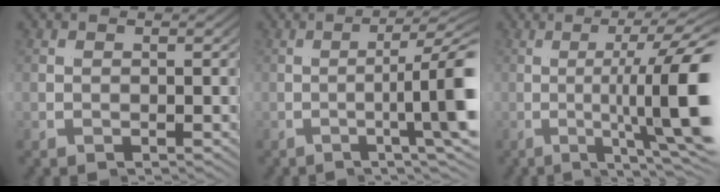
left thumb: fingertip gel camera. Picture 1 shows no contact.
{"total": 7.0, "force": [-0.2, -3.3, 6.2], "torque": [-0.059, 0.053, -0.031]}
{"total": 9.2, "force": [0.3, -3.2, 8.7], "torque": [-0.116, 0.057, -0.022]}